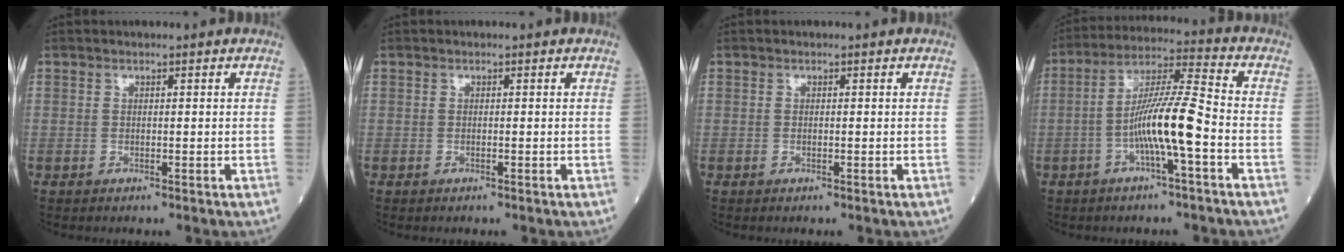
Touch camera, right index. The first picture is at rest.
{"total": 0.0}
{"total": 0.0}
{"total": 10.3, "force": [-3.0, 0.1, 9.8], "torque": [-0.186, 0.013, -0.059]}